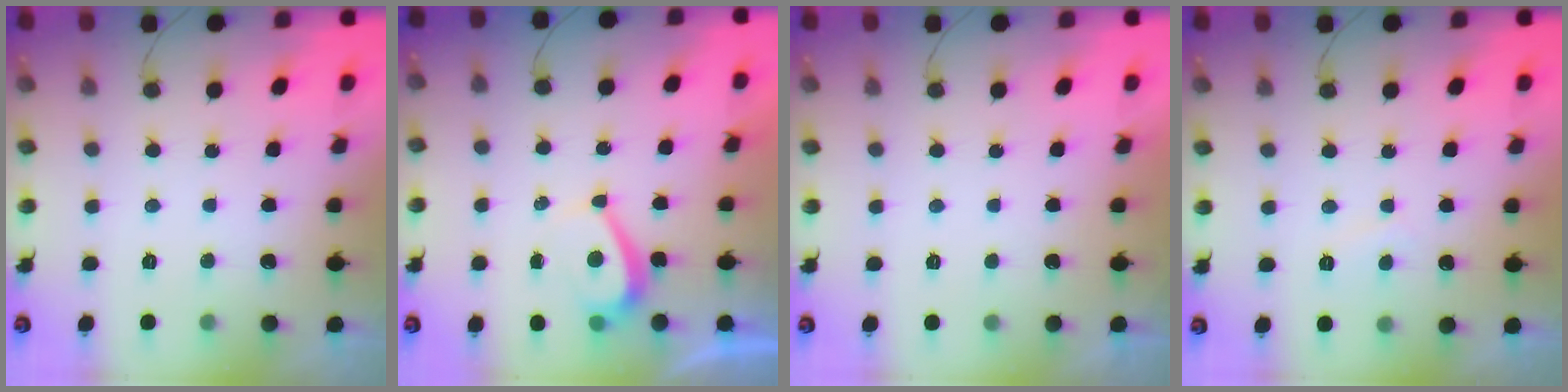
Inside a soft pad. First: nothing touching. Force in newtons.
{"total": 2.2, "press": 2.1, "slide": 0.6}
{"total": 2.3, "press": 2.3, "slide": 0.4}
{"total": 3.4, "press": 3.4, "slide": 0.4}